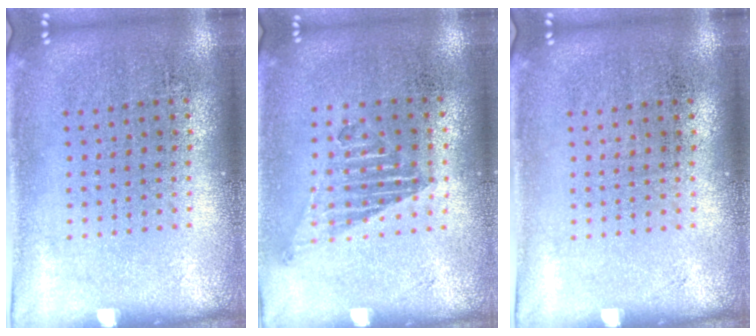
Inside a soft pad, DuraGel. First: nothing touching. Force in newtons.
{"total": 1.0, "press": 0.9, "slide": 0.4}
{"total": 0.0}